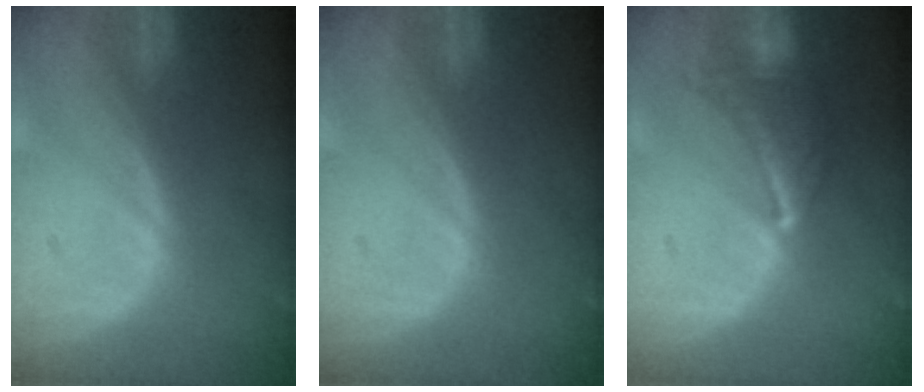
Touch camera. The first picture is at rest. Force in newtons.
{"total": 0.0}
{"total": 6.8, "press": 6.2, "slide": 2.8}